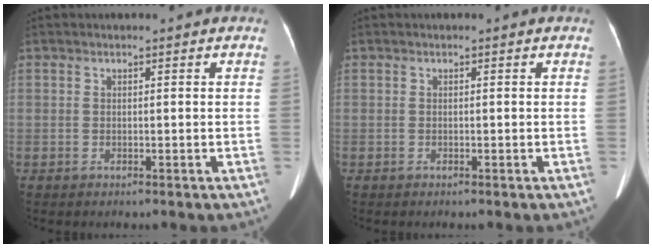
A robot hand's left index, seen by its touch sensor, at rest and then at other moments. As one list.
[{"total": 0.0}]